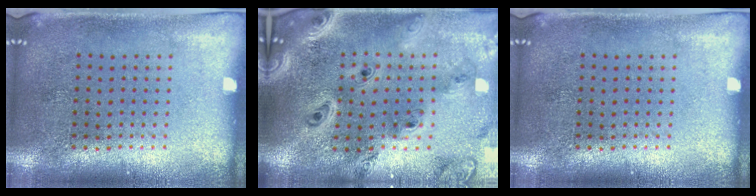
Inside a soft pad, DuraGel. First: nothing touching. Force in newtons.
{"total": 3.0, "press": 2.5, "slide": 1.7}
{"total": 0.0}